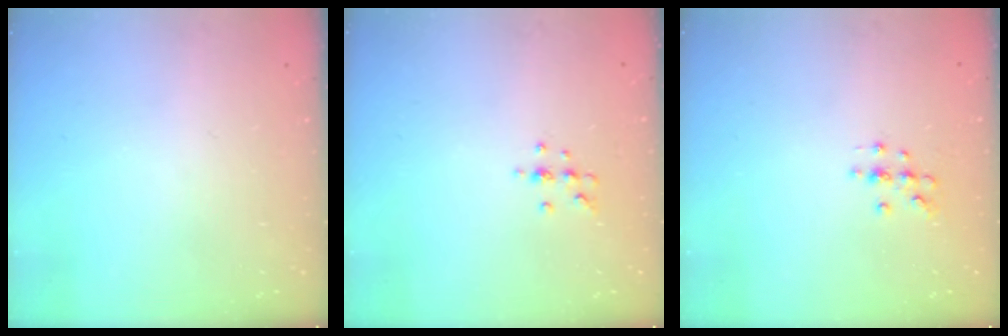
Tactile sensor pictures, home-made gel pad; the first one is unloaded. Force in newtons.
{"total": 5.4, "press": 5.2, "slide": 1.4}
{"total": 5.4, "press": 5.2, "slide": 1.6}